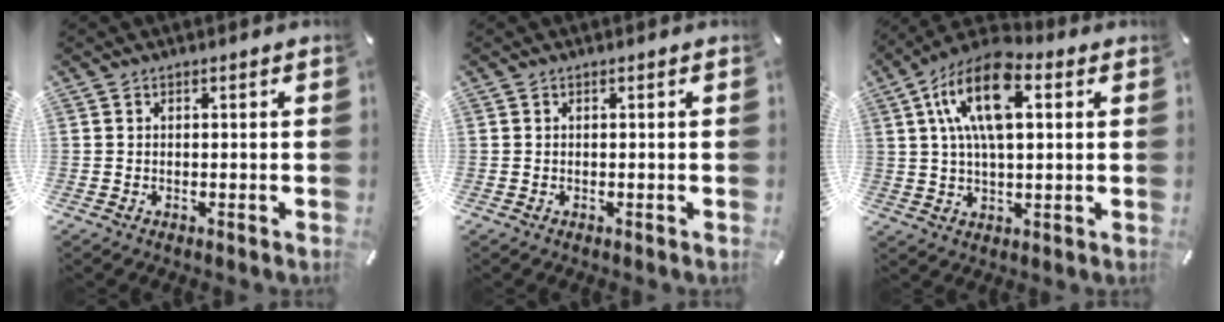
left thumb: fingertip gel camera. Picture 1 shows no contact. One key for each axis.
{"total": 0.0}
{"total": 15.2, "fx": 5.2, "fy": 7.4, "fz": 12.2, "tx": -0.244, "ty": 0.002, "tz": 0.088}